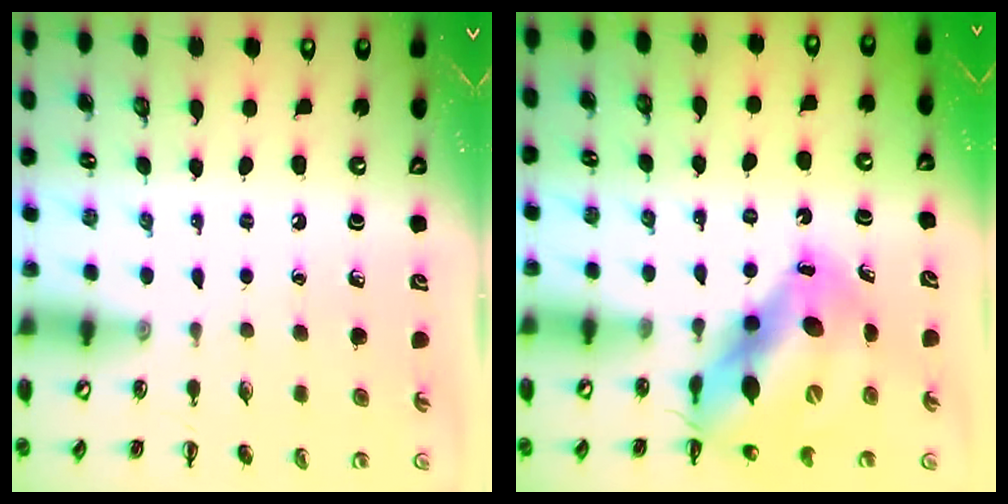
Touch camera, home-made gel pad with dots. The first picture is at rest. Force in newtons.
{"total": 12.6, "press": 12.2, "slide": 2.8}